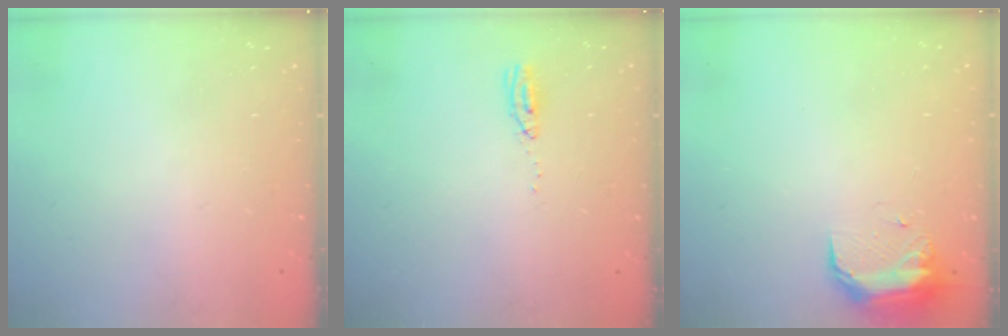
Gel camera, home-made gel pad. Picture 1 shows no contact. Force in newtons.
{"total": 3.7, "press": 3.4, "slide": 1.4}
{"total": 9.3, "press": 9.1, "slide": 1.9}